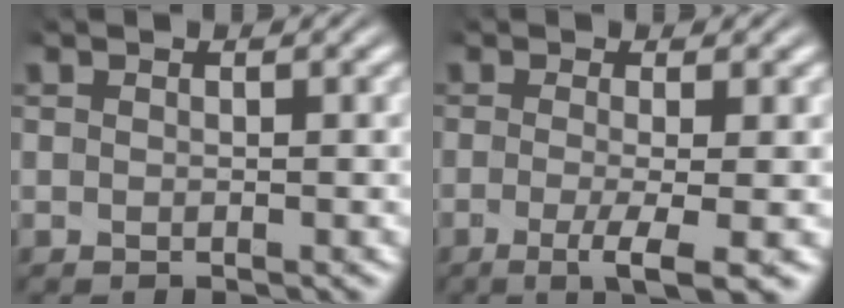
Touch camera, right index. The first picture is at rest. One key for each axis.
{"total": 4.8, "fx": -2.8, "fy": 0.7, "fz": 3.8, "tx": -0.071, "ty": -0.028, "tz": -0.035}